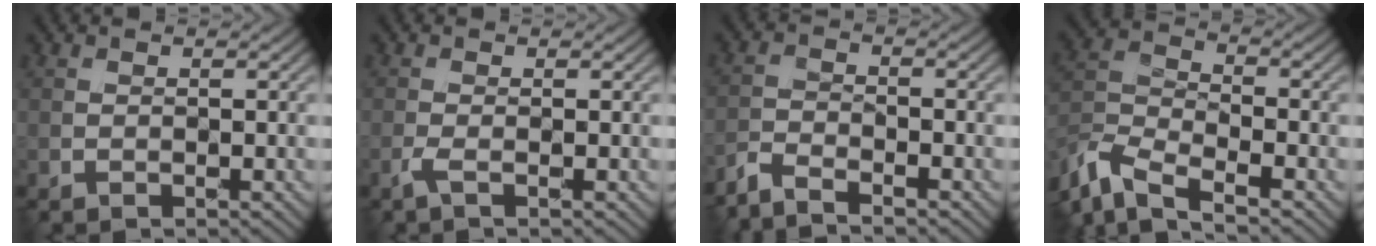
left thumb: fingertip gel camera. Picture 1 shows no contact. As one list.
[{"total": 1.2, "force": [-0.6, 0.1, 1.0], "torque": [-0.029, 0.003, -0.018]}, {"total": 3.7, "force": [-3.5, 0.6, 1.2], "torque": [-0.033, -0.008, -0.077]}, {"total": 8.8, "force": [-7.0, 2.9, 4.6], "torque": [-0.107, -0.013, -0.151]}]